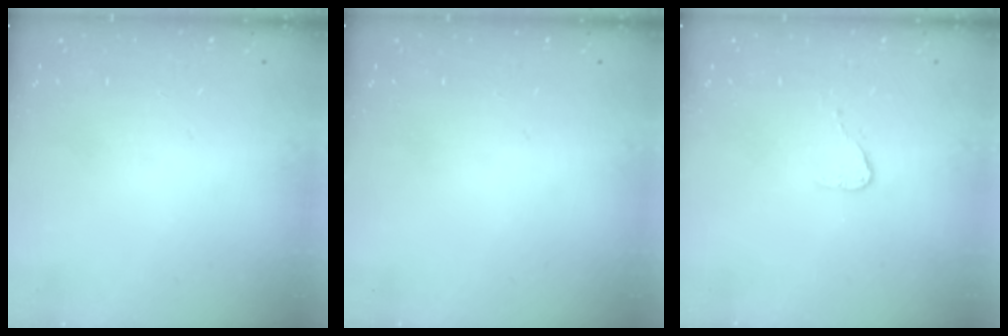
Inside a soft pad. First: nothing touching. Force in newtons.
{"total": 0.0}
{"total": 3.3, "press": 3.3, "slide": 0.3}